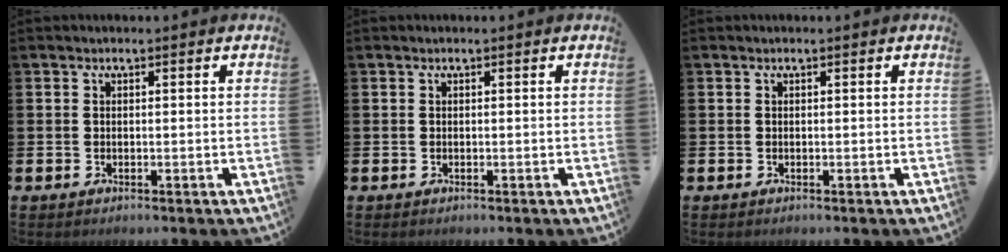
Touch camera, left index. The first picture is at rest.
{"total": 0.0}
{"total": 0.0}